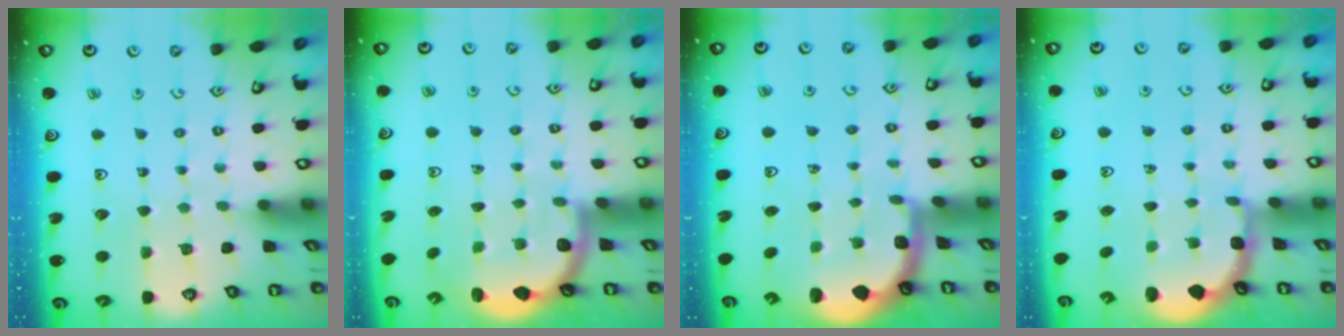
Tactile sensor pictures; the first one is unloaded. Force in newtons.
{"total": 2.6, "press": 2.5, "slide": 0.6}
{"total": 1.5, "press": 1.5, "slide": 0.2}
{"total": 2.0, "press": 1.6, "slide": 1.2}